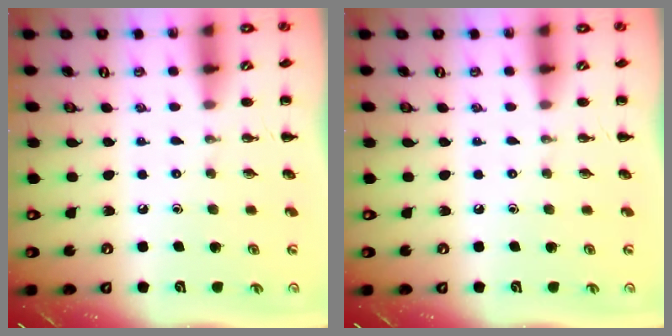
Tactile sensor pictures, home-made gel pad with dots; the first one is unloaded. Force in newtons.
{"total": 0.0}